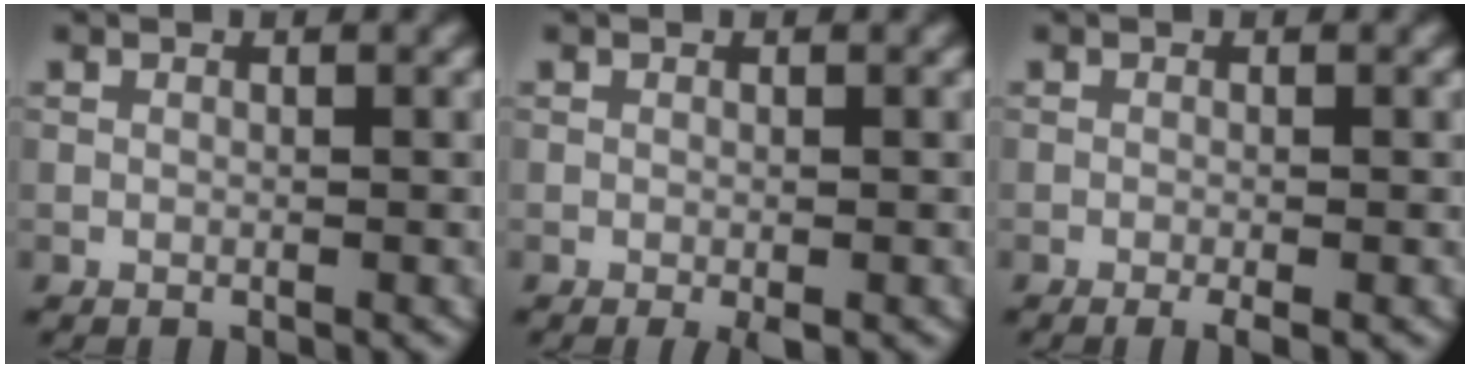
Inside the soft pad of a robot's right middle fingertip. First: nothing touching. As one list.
[{"total": 1.1, "force": [-0.4, 0.2, 0.9], "torque": [-0.016, -0.005, -0.006]}, {"total": 1.6, "force": [-0.8, 0.2, 1.4], "torque": [-0.020, -0.005, -0.014]}]